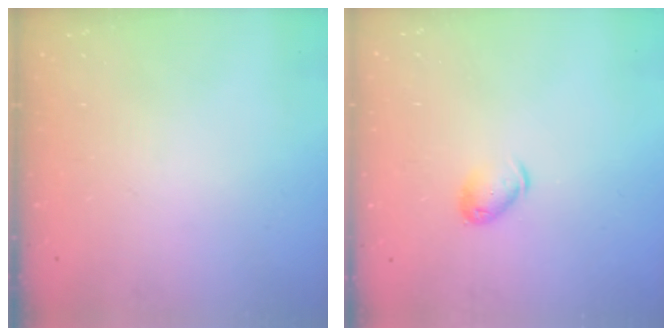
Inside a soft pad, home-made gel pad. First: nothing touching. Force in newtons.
{"total": 6.2, "press": 6.1, "slide": 0.9}